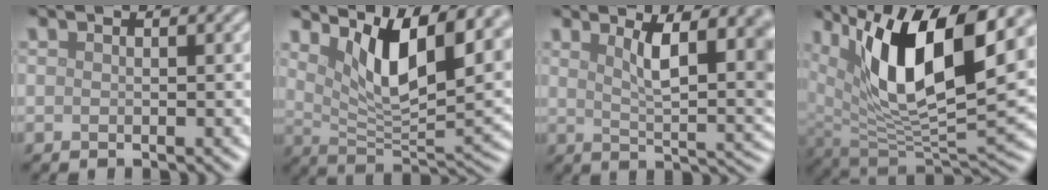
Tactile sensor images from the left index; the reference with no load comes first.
{"total": 10.4, "force": [5.2, 3.5, 8.3], "torque": [-0.133, -0.007, 0.091]}
{"total": 8.3, "force": [2.7, 2.8, 7.3], "torque": [-0.099, 0.000, 0.045]}
{"total": 13.5, "force": [5.3, 5.0, 11.4], "torque": [-0.194, -0.005, 0.095]}